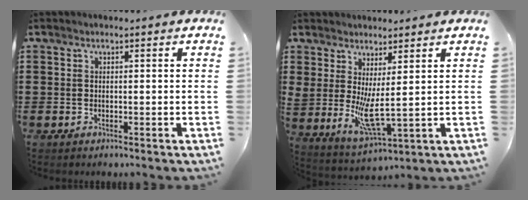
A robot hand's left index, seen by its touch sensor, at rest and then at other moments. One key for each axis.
{"total": 6.4, "fx": 1.4, "fy": 1.6, "fz": 6.0, "tx": -0.130, "ty": -0.040, "tz": 0.024}